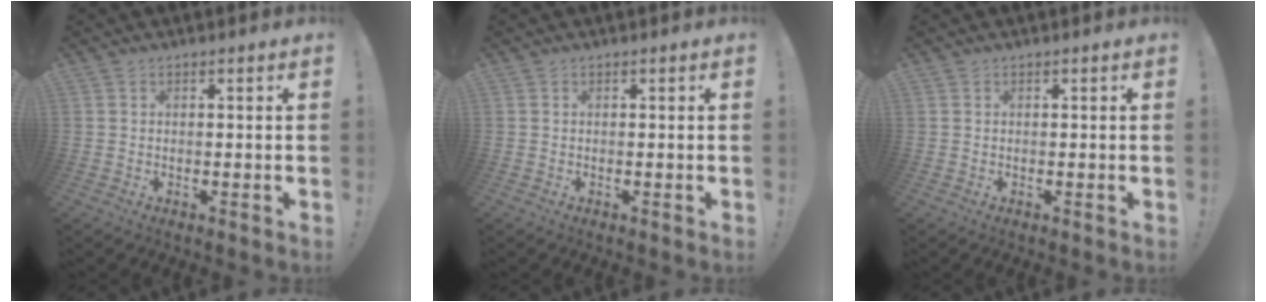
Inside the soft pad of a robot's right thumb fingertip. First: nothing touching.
{"total": 0.0}
{"total": 0.0}